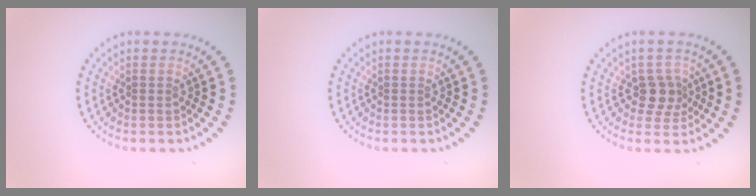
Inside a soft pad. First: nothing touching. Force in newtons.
{"total": 0.0}
{"total": 2.5, "press": 2.0, "slide": 1.5}